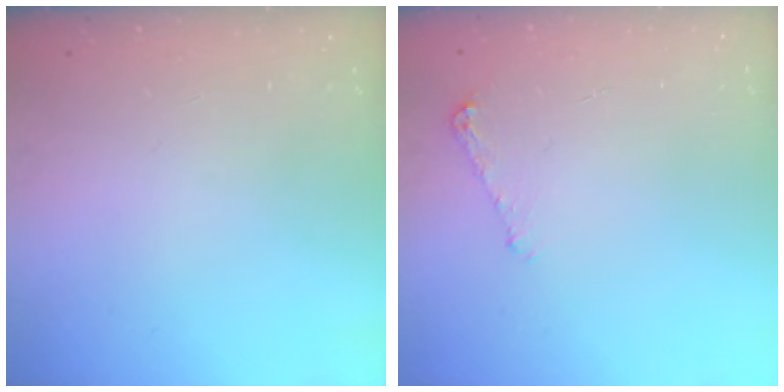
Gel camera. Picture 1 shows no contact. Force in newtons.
{"total": 5.3, "press": 5.2, "slide": 0.6}